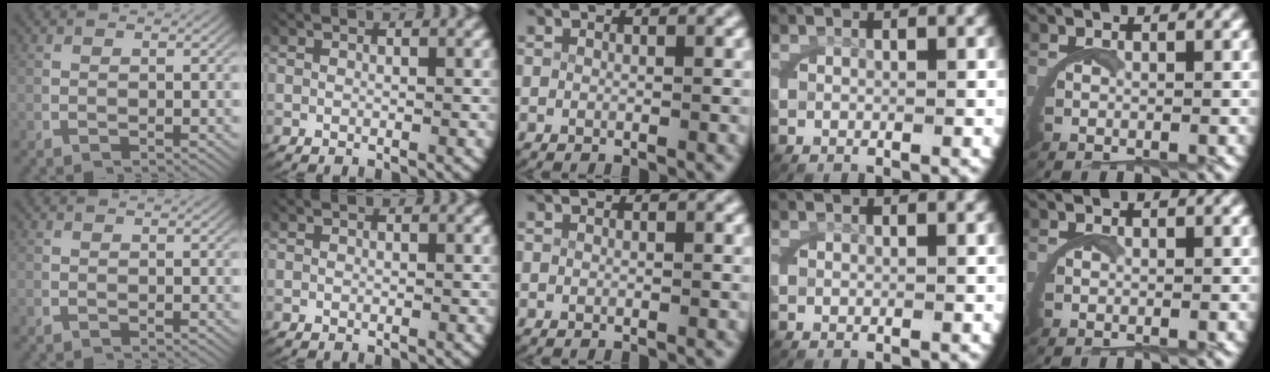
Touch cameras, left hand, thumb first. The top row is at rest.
{}